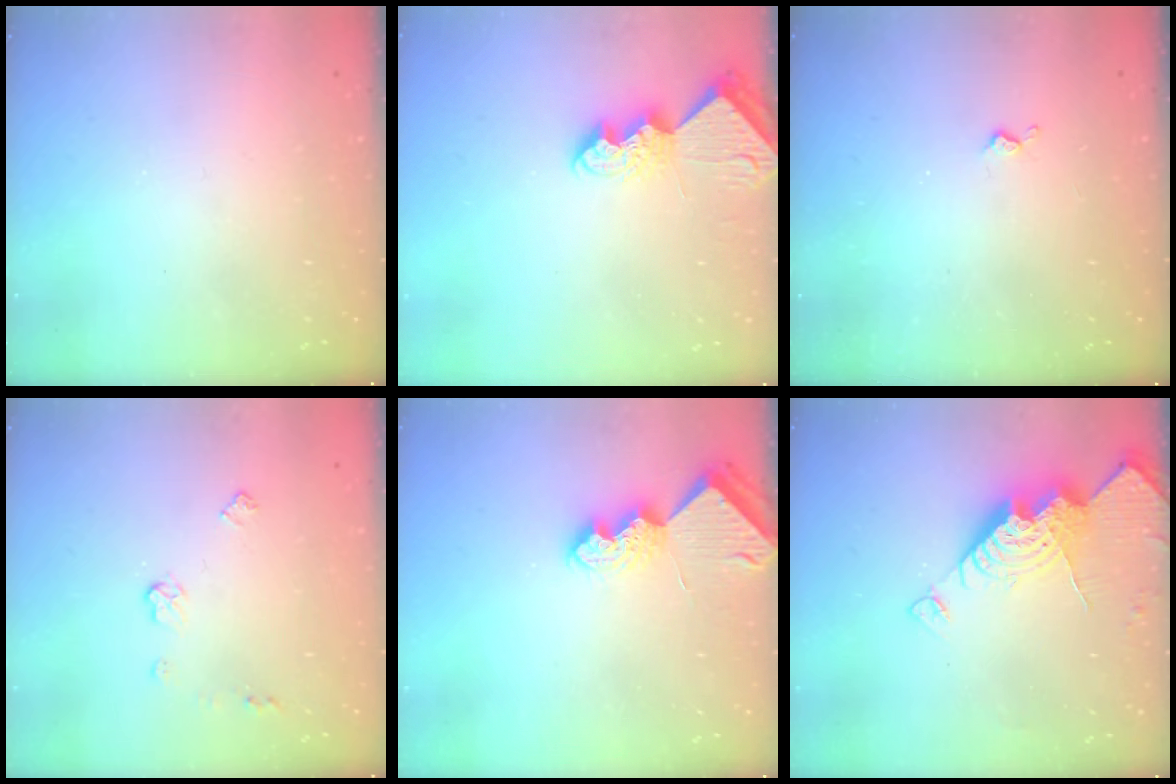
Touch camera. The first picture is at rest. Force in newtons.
{"total": 7.0, "press": 6.9, "slide": 0.5}
{"total": 3.0, "press": 2.9, "slide": 0.4}
{"total": 5.3, "press": 5.3, "slide": 0.6}
{"total": 7.2, "press": 7.1, "slide": 0.7}
{"total": 15.4, "press": 15.3, "slide": 1.5}